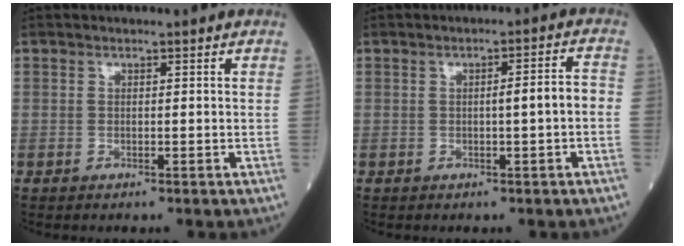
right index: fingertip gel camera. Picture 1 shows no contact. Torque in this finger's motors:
{"motor_torque": [0.53, -0.16, 0.08, 0.07]}